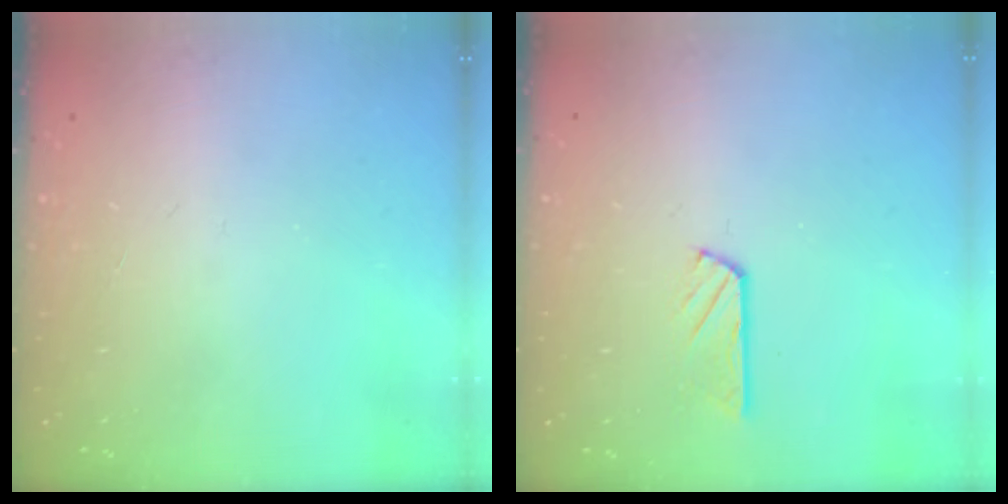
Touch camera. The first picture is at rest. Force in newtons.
{"total": 3.4, "press": 3.4, "slide": 0.4}